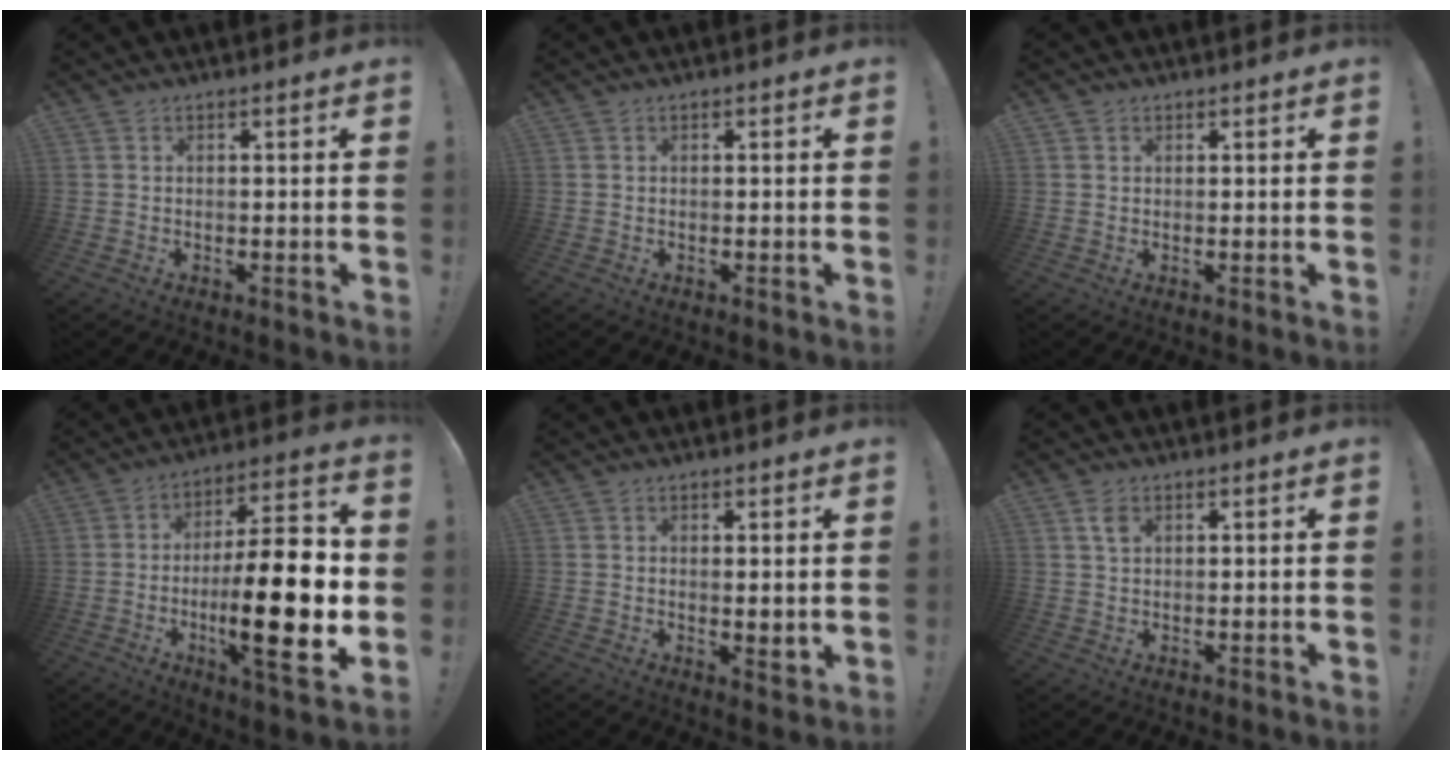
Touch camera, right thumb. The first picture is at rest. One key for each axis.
{"total": 0.0}
{"total": 1.1, "fx": 0.8, "fy": 0.8, "fz": 0.1, "tx": 0.004, "ty": -0.001, "tz": 0.014}
{"total": 23.3, "fx": -3.8, "fy": 6.5, "fz": 22.1, "tx": -0.365, "ty": 0.005, "tz": -0.062}
{"total": 2.7, "fx": 1.9, "fy": 0.7, "fz": 1.8, "tx": -0.018, "ty": -0.017, "tz": 0.032}
{"total": 3.0, "fx": 1.5, "fy": 1.8, "fz": 1.8, "tx": -0.026, "ty": -0.002, "tz": 0.025}